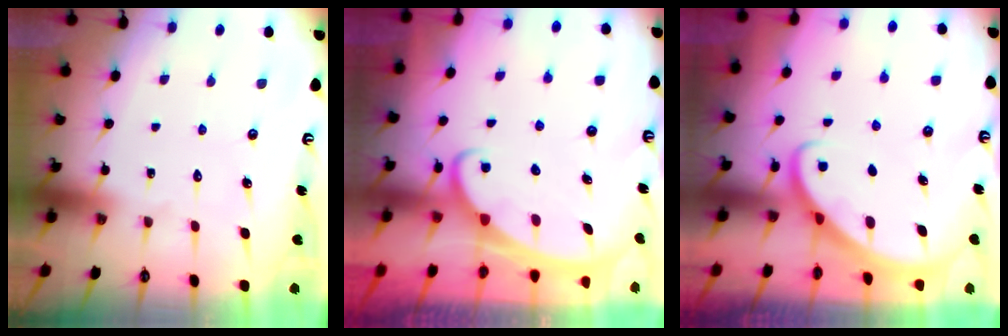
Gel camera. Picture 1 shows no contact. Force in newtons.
{"total": 2.3, "press": 2.3, "slide": 0.3}
{"total": 2.9, "press": 2.9, "slide": 0.2}